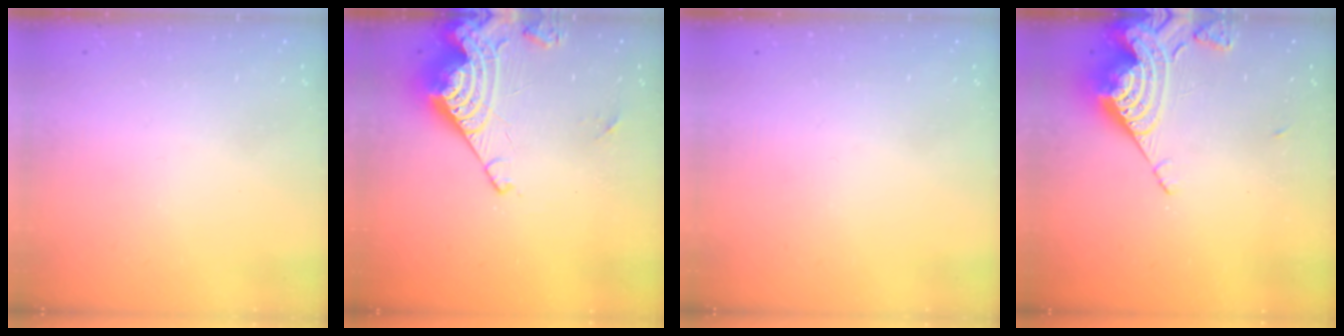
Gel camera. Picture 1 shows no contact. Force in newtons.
{"total": 15.0, "press": 14.9, "slide": 1.2}
{"total": 0.0}
{"total": 14.8, "press": 14.7, "slide": 1.7}